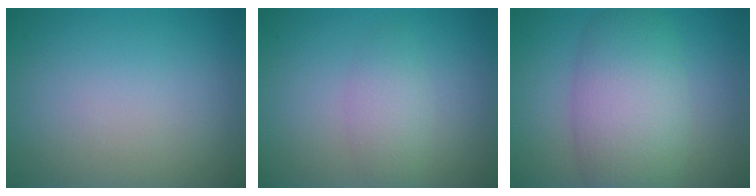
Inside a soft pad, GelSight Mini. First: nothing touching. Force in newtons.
{"total": 2.3, "press": 2.3, "slide": 0.1}
{"total": 7.4, "press": 7.4, "slide": 0.3}